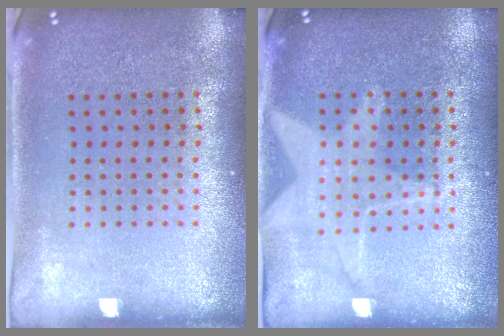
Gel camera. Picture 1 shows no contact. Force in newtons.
{"total": 1.2, "press": 1.2, "slide": 0.3}